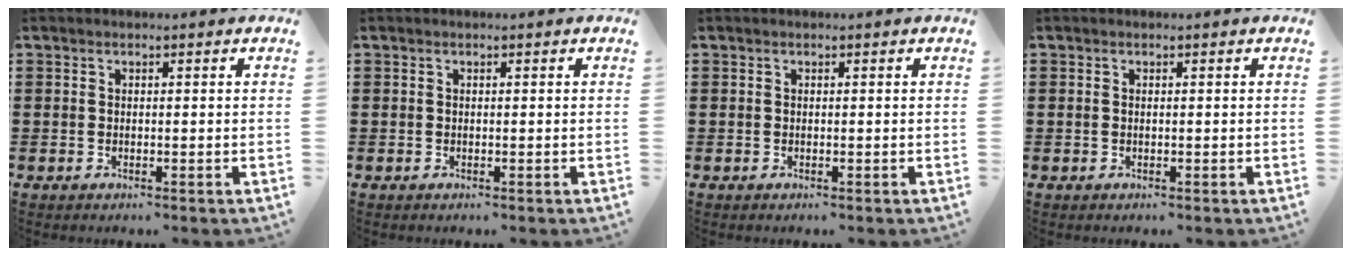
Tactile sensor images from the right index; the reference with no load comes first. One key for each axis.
{"total": 0.0}
{"total": 0.0}
{"total": 0.0}